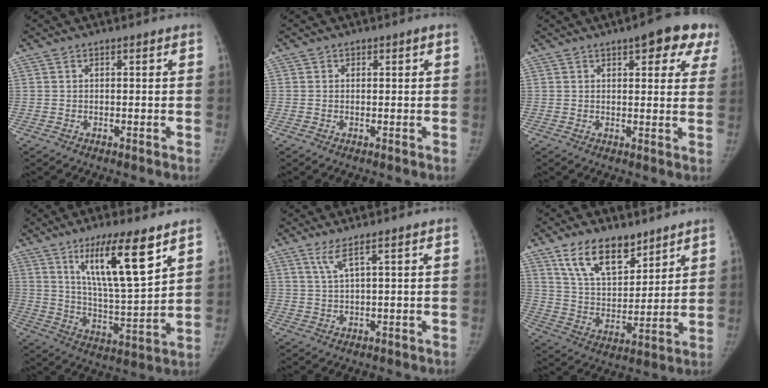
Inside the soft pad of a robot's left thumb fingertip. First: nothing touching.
{"total": 0.8, "force": [0.3, 0.6, 0.4], "torque": [0.004, 0.001, 0.002]}
{"total": 11.9, "force": [6.6, 4.0, 9.1], "torque": [-0.072, -0.017, 0.070]}
{"total": 15.9, "force": [8.8, 2.9, 13.0], "torque": [-0.210, -0.055, 0.163]}
{"total": 2.9, "force": [1.8, -0.4, 2.3], "torque": [-0.060, -0.011, 0.048]}
{"total": 13.9, "force": [9.5, 6.7, 7.6], "torque": [-0.098, -0.059, 0.181]}